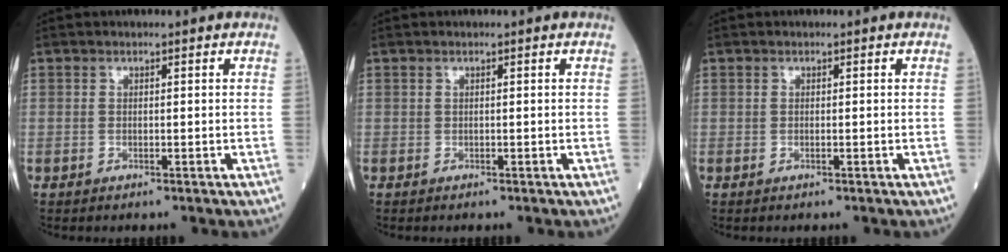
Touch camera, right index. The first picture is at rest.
{"total": 0.0}
{"total": 0.0}